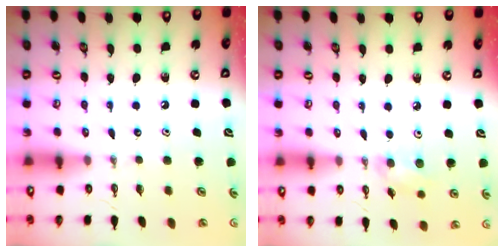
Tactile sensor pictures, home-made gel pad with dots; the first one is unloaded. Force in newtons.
{"total": 6.4, "press": 5.7, "slide": 3.0}